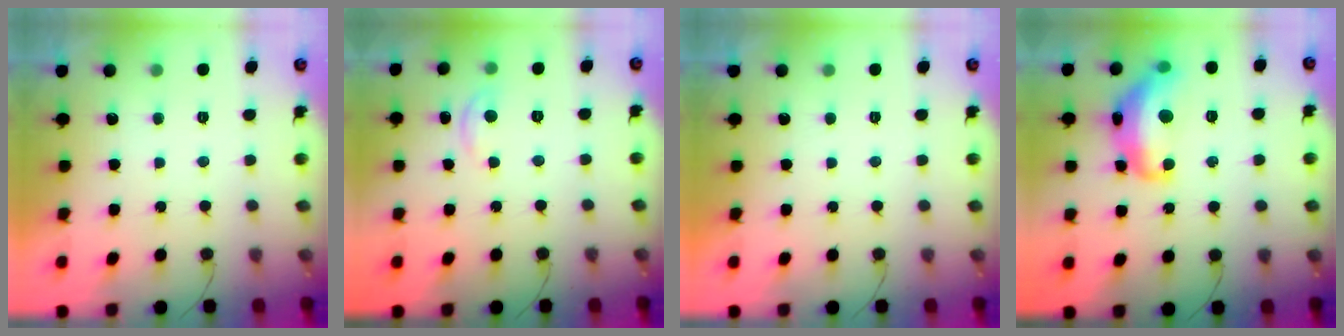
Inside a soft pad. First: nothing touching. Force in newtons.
{"total": 2.9, "press": 2.8, "slide": 0.3}
{"total": 0.0}
{"total": 14.8, "press": 14.7, "slide": 1.3}